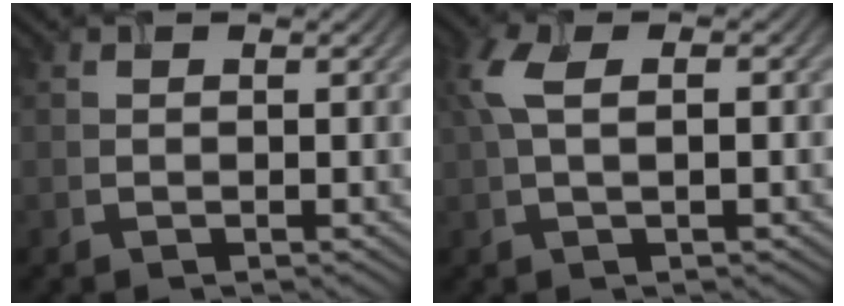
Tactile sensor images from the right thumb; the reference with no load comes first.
{"total": 4.4, "force": [0.7, 1.7, 4.0], "torque": [-0.095, 0.010, 0.011]}